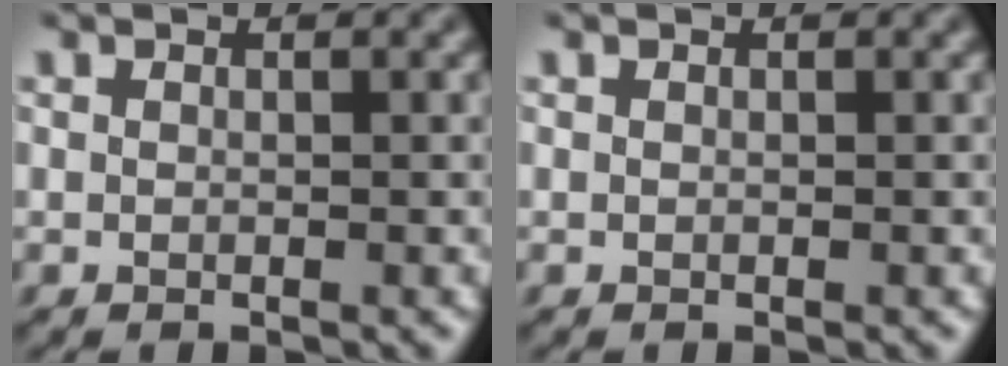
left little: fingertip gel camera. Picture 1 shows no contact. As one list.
[{"total": 0.0}]